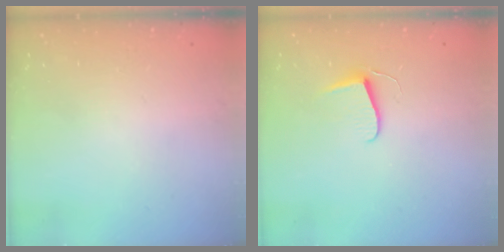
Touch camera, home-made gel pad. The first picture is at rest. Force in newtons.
{"total": 6.2, "press": 6.1, "slide": 0.6}